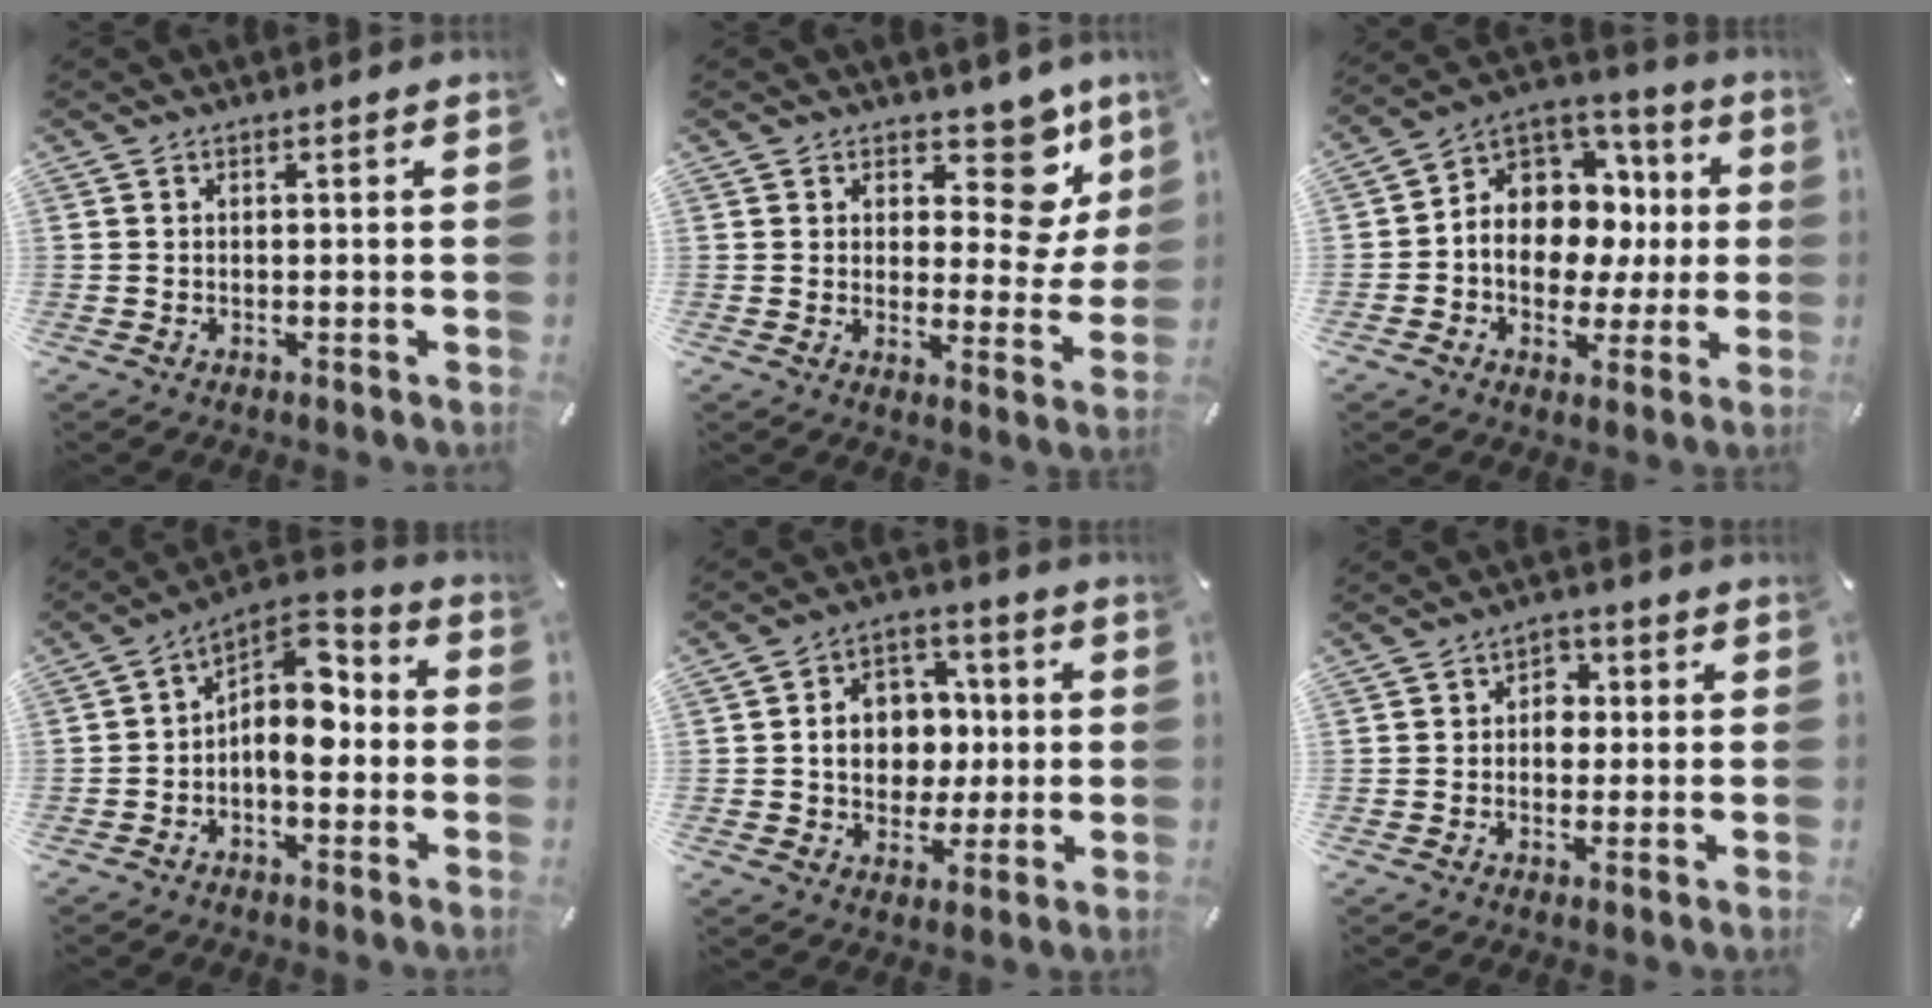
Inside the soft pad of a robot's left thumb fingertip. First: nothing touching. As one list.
[{"total": 11.3, "force": [6.9, 6.3, 6.4], "torque": [-0.069, -0.060, 0.119]}, {"total": 12.2, "force": [1.8, 10.8, 5.3], "torque": [-0.083, -0.027, 0.043]}, {"total": 9.5, "force": [-0.7, 5.9, 7.4], "torque": [-0.120, -0.012, -0.017]}, {"total": 10.7, "force": [-0.1, 9.3, 5.3], "torque": [-0.082, 0.019, 0.006]}, {"total": 4.6, "force": [-0.3, 3.8, 2.6], "torque": [-0.019, -0.002, -0.014]}]